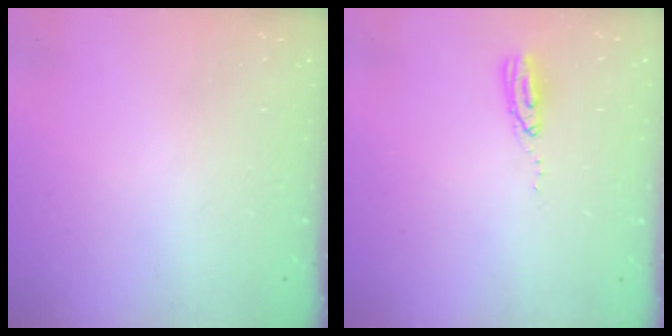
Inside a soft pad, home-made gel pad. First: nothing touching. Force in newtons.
{"total": 5.4, "press": 5.4, "slide": 0.3}